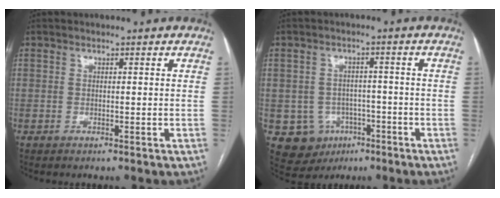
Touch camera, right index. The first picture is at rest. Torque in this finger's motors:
{"motor_torque": [-0.27, -0.13, -0.65, -0.21]}